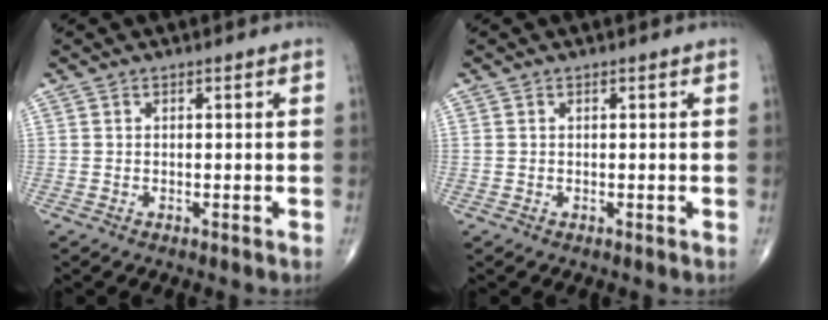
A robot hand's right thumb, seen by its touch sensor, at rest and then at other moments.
{"total": 0.0}